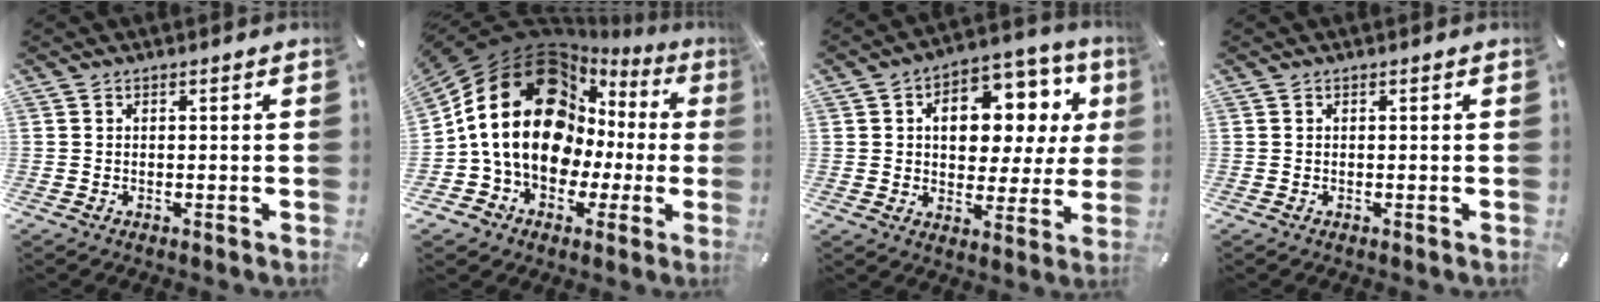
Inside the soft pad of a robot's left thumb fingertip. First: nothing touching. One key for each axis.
{"total": 24.5, "fx": 3.2, "fy": 18.7, "fz": 15.4, "tx": -0.322, "ty": -0.033, "tz": 0.065}
{"total": 14.2, "fx": 4.2, "fy": 9.4, "fz": 9.8, "tx": -0.135, "ty": -0.025, "tz": 0.072}
{"total": 0.0}